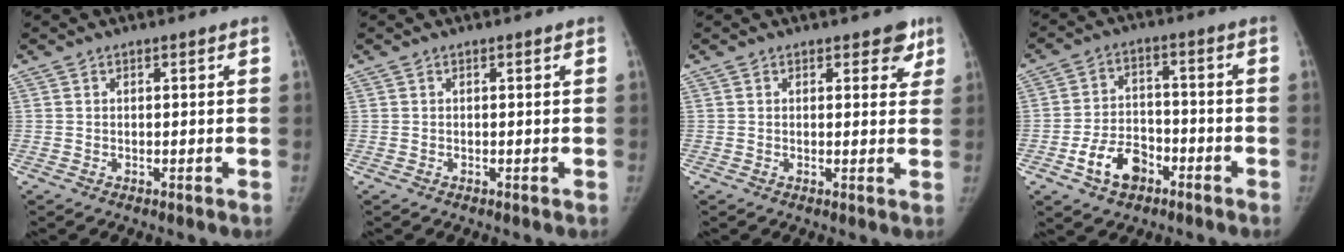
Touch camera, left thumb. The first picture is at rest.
{"total": 0.0}
{"total": 3.7, "force": [2.4, 2.2, 1.7], "torque": [0.019, -0.008, 0.024]}
{"total": 8.7, "force": [-4.4, 5.8, 4.8], "torque": [-0.066, 0.030, -0.075]}